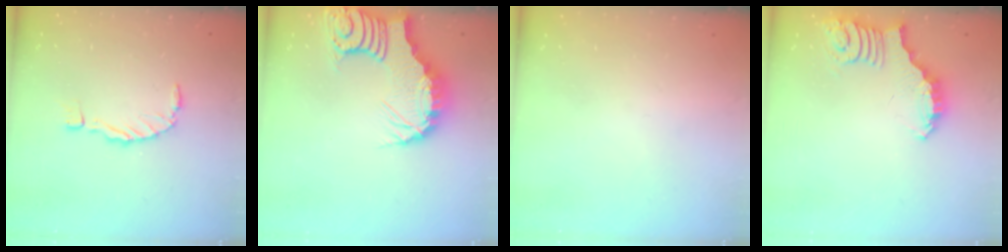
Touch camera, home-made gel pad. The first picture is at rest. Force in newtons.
{"total": 9.0, "press": 8.9, "slide": 0.9}
{"total": 0.0}
{"total": 2.7, "press": 2.7, "slide": 0.5}